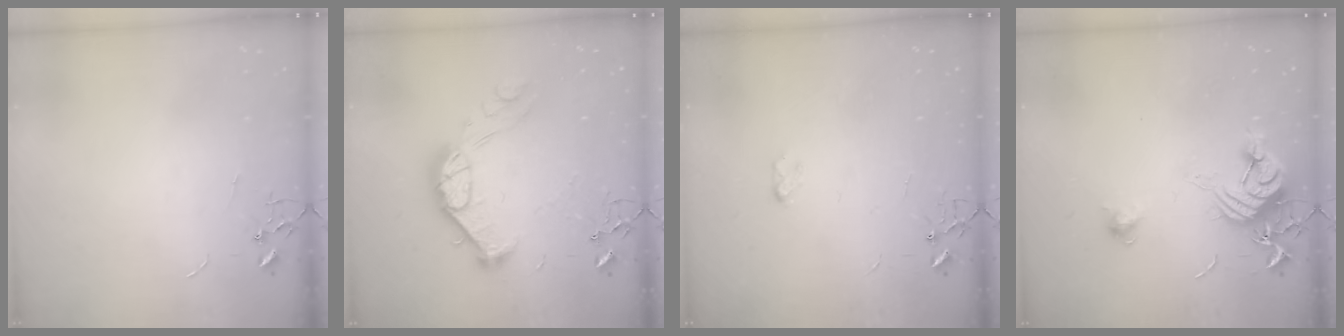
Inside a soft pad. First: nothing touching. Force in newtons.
{"total": 14.5, "press": 14.4, "slide": 1.2}
{"total": 3.0, "press": 3.0, "slide": 0.5}
{"total": 12.3, "press": 12.3, "slide": 0.7}